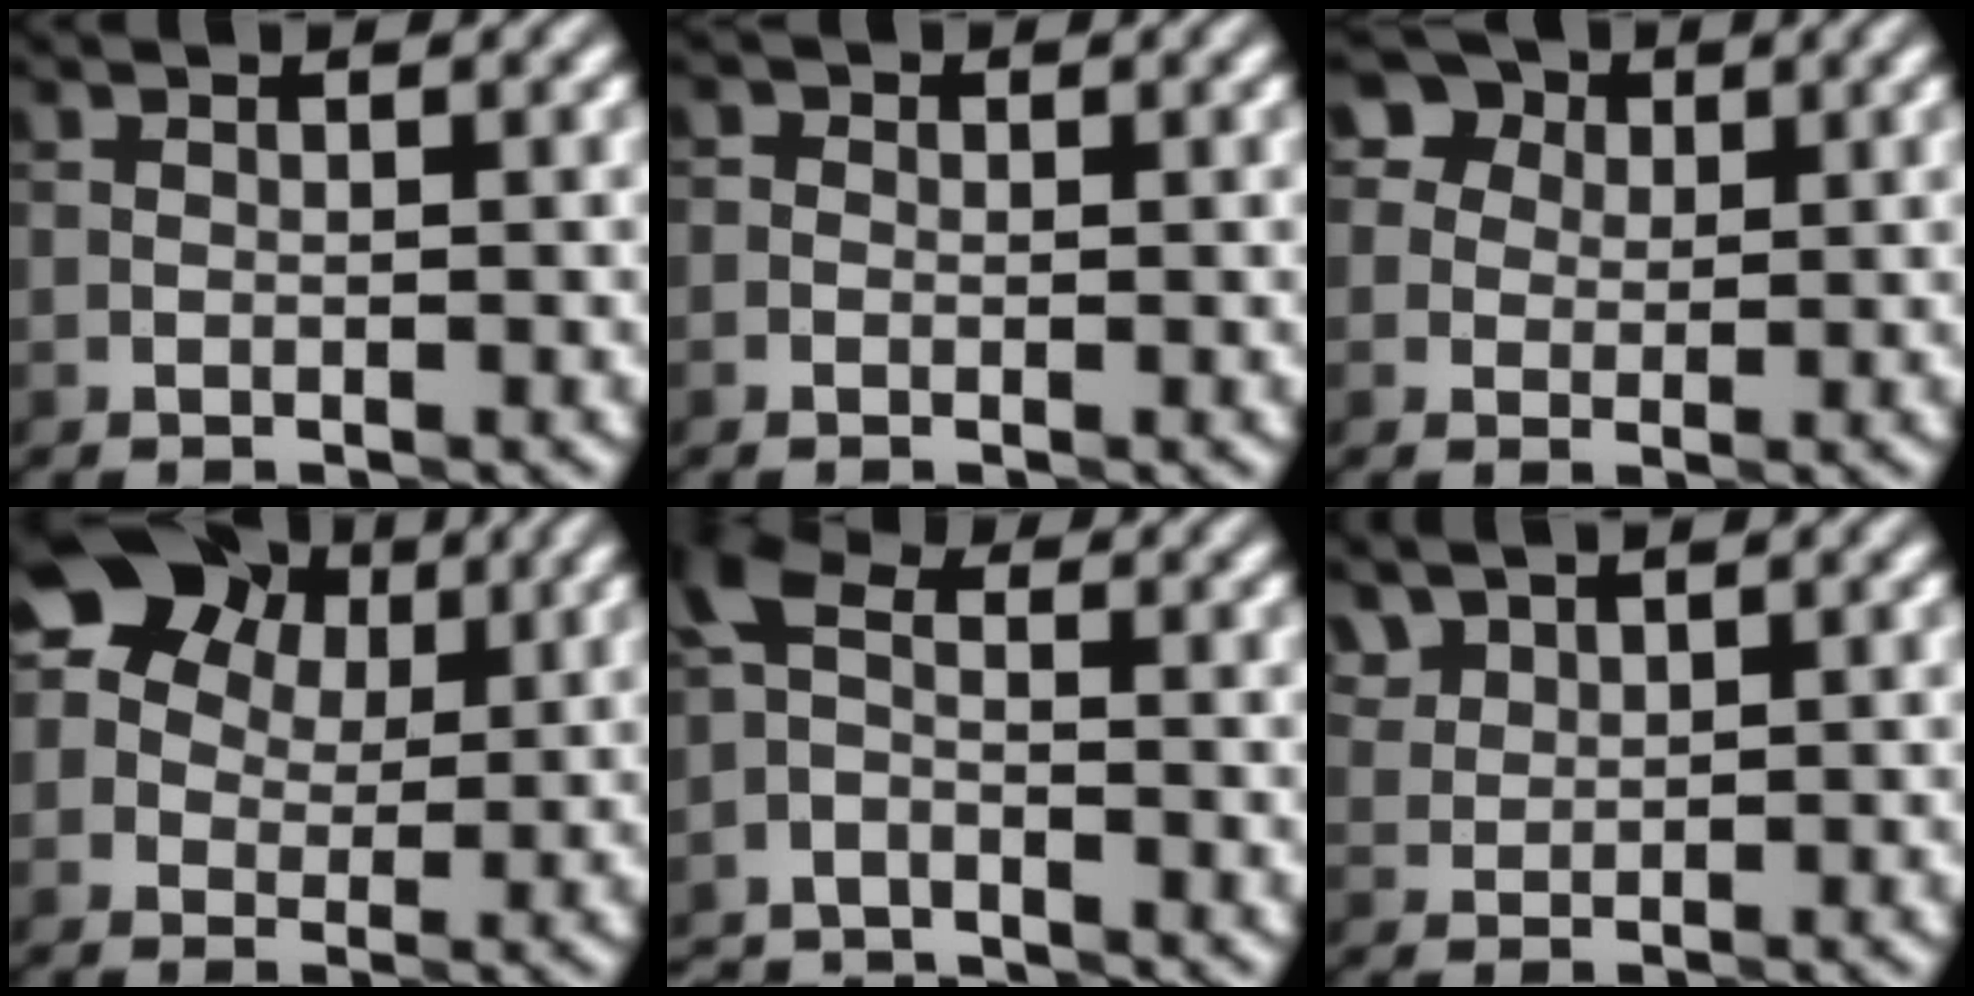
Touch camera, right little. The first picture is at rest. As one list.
[{"total": 1.1, "force": [0.3, 1.0, 0.5], "torque": [0.001, -0.004, -0.013]}, {"total": 4.6, "force": [2.4, 3.6, 1.5], "torque": [-0.018, 0.008, 0.025]}, {"total": 10.1, "force": [4.6, 7.7, 4.6], "torque": [-0.062, 0.030, 0.064]}, {"total": 4.5, "force": [-3.5, 2.1, 1.9], "torque": [-0.042, -0.002, -0.080]}, {"total": 2.2, "force": [1.8, 1.2, 0.6], "torque": [-0.021, 0.002, 0.046]}]